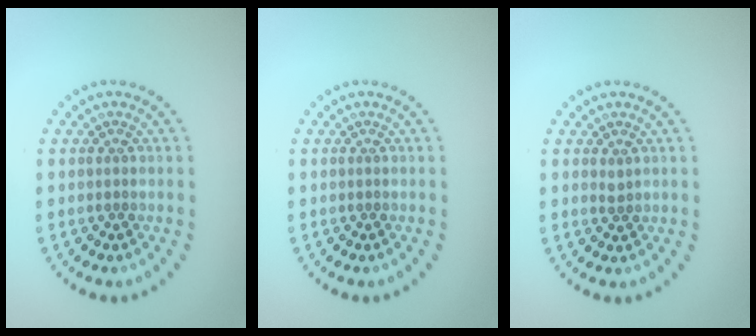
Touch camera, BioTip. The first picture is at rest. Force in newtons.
{"total": 0.0}
{"total": 0.5, "press": 0.4, "slide": 0.3}